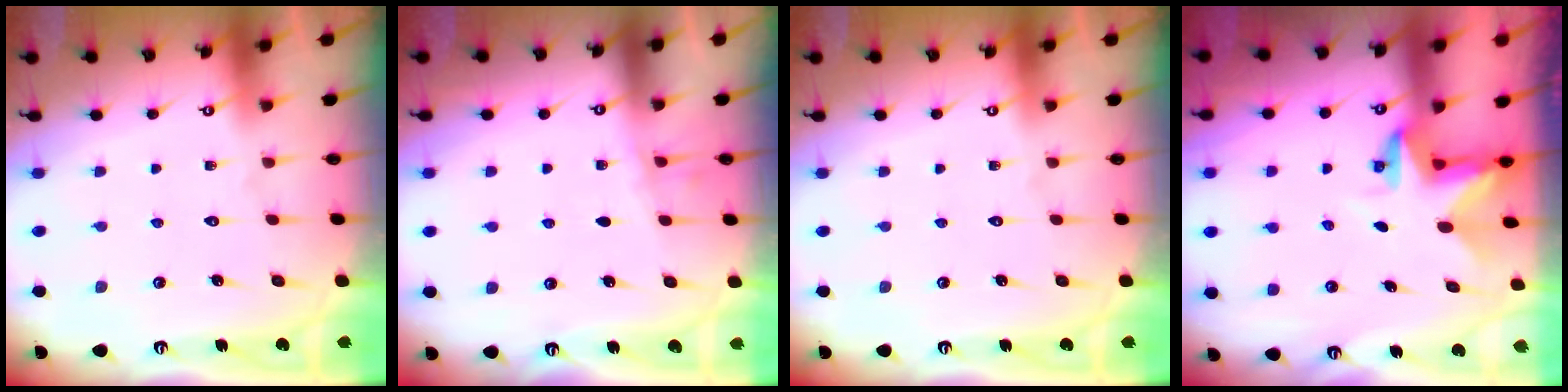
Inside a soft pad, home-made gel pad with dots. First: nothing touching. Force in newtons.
{"total": 1.8, "press": 1.7, "slide": 0.3}
{"total": 0.0}
{"total": 3.0, "press": 3.0, "slide": 0.2}